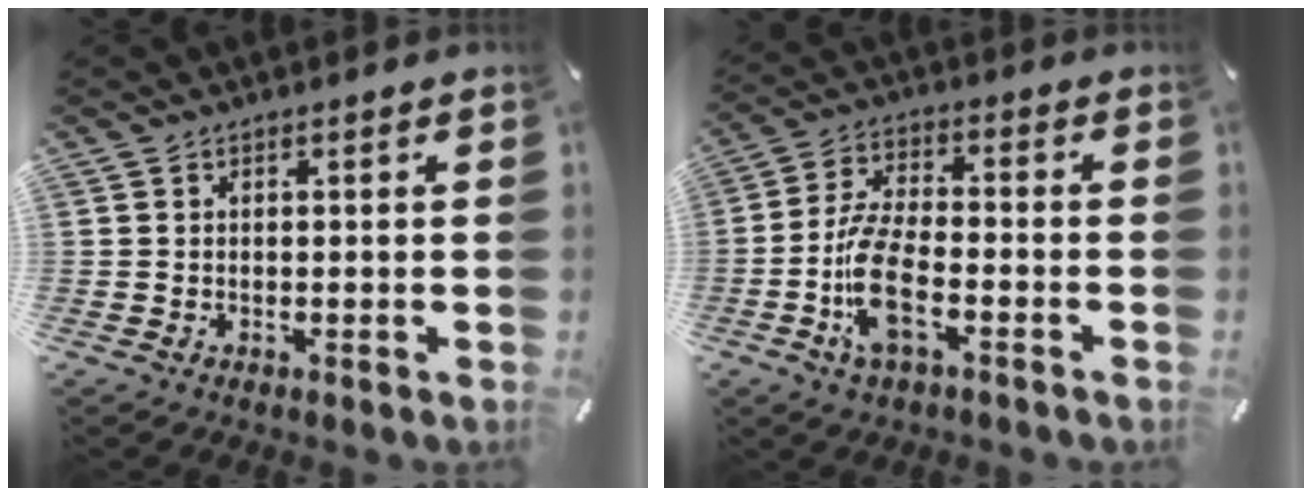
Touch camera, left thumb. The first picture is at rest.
{"total": 11.0, "force": [-4.2, 4.8, 9.0], "torque": [-0.201, 0.001, -0.078]}